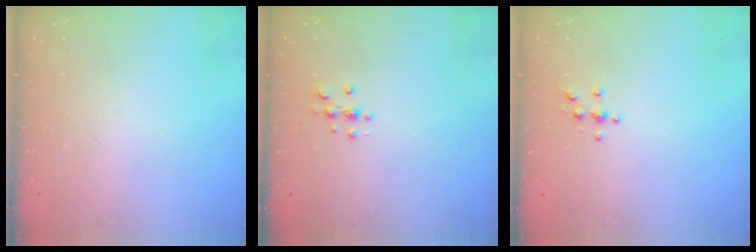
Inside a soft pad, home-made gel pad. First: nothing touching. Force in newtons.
{"total": 3.7, "press": 3.7, "slide": 0.4}
{"total": 3.8, "press": 3.8, "slide": 0.4}